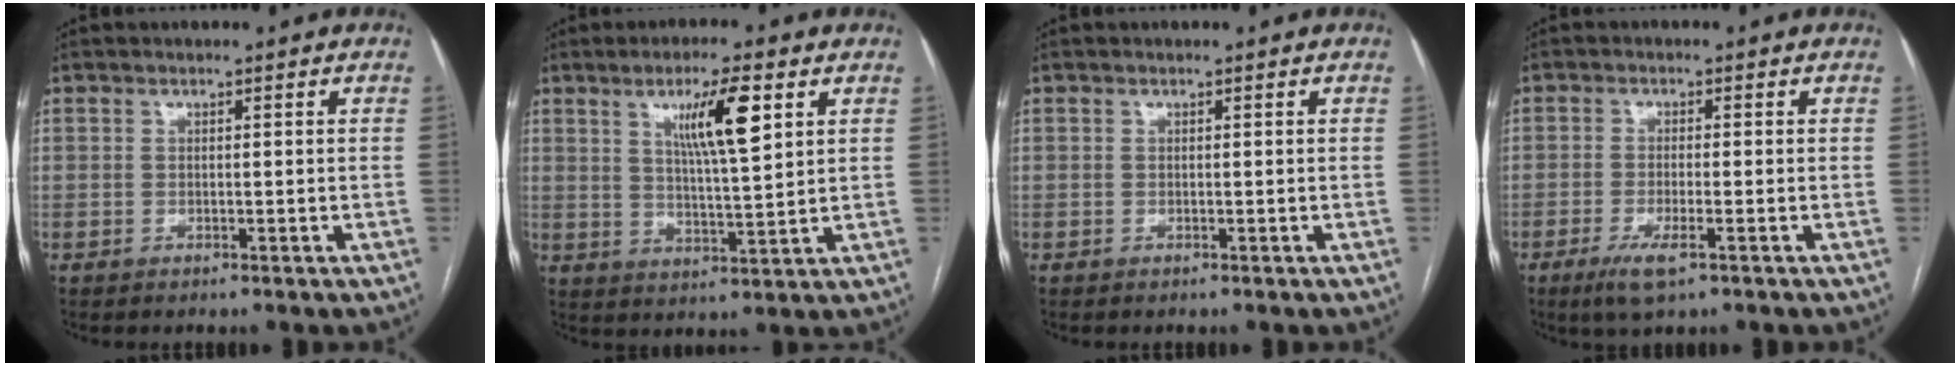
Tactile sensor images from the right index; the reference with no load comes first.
{"total": 9.2, "force": [4.0, 0.8, 8.3], "torque": [-0.143, -0.001, 0.068]}
{"total": 0.0}
{"total": 4.5, "force": [-2.5, 0.6, 3.7], "torque": [-0.075, -0.012, -0.045]}